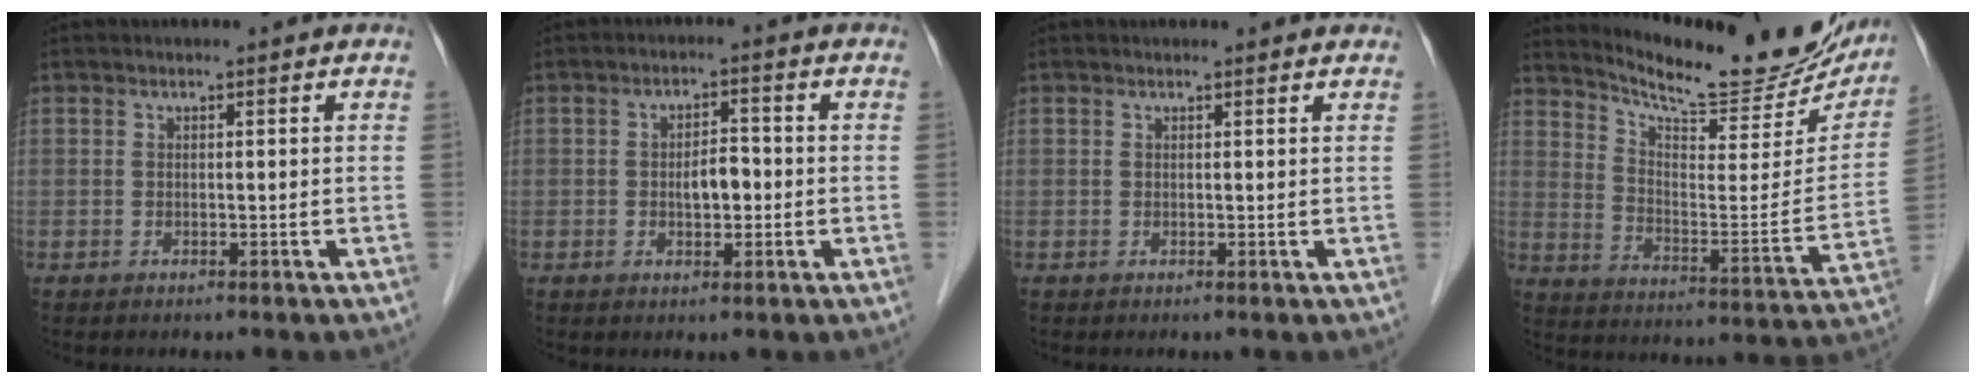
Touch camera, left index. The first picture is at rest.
{"total": 3.7, "force": [-0.9, 1.7, 3.2], "torque": [-0.054, 0.001, -0.015]}
{"total": 1.2, "force": [1.2, 0.2, 0.1], "torque": [-0.012, 0.000, 0.006]}
{"total": 20.7, "force": [18.9, 3.9, 7.5], "torque": [-0.114, -0.052, 0.254]}